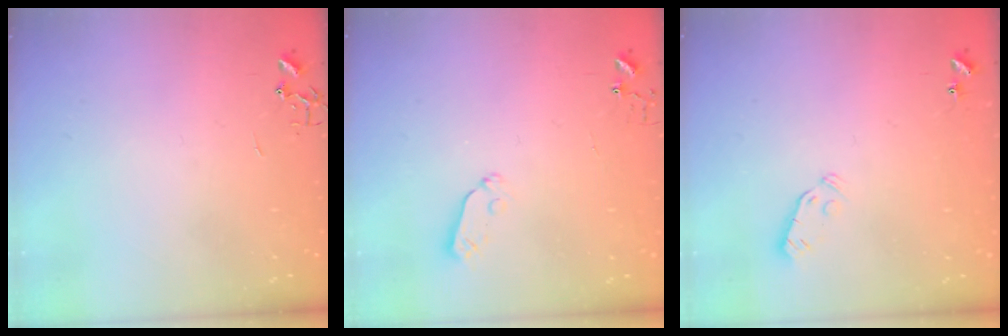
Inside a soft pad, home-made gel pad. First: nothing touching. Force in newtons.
{"total": 3.8, "press": 3.8, "slide": 0.6}
{"total": 3.8, "press": 3.7, "slide": 0.8}